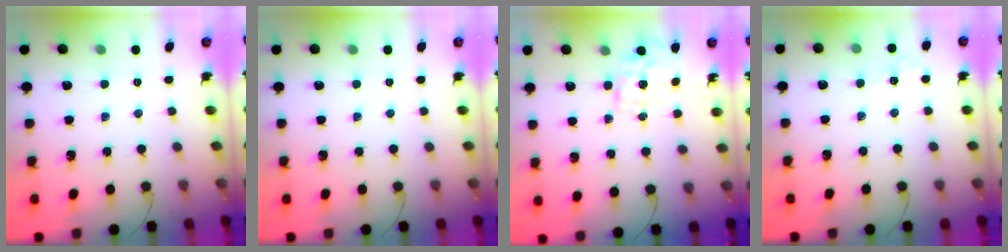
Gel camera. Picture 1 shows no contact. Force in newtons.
{"total": 0.0}
{"total": 1.6, "press": 1.4, "slide": 0.8}
{"total": 2.0, "press": 0.8, "slide": 1.8}